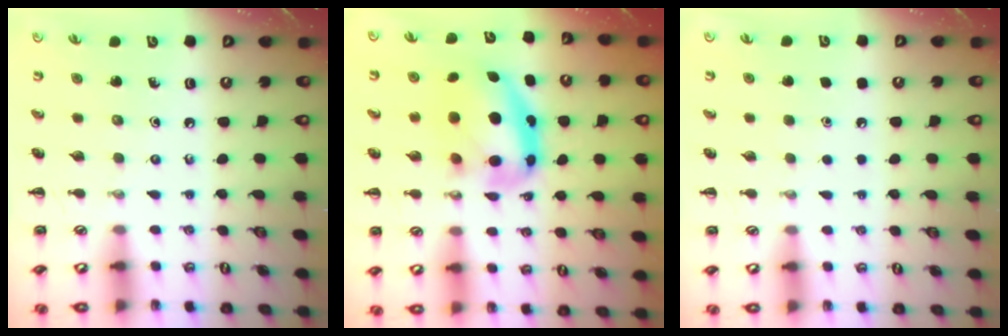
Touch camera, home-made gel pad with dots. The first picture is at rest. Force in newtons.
{"total": 11.0, "press": 10.8, "slide": 2.4}
{"total": 1.6, "press": 1.6, "slide": 0.1}